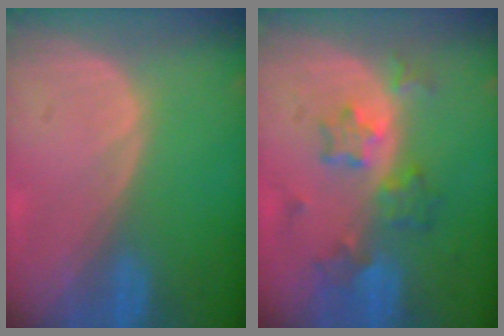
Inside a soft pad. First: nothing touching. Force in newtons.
{"total": 7.3, "press": 6.5, "slide": 3.3}